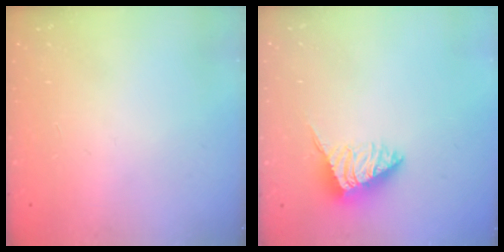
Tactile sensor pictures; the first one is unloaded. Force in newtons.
{"total": 2.9, "press": 2.9, "slide": 0.5}